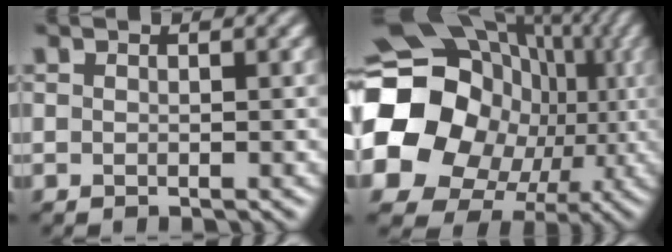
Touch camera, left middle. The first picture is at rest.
{"total": 23.0, "force": [-2.9, 21.1, 8.8], "torque": [-0.167, -0.007, -0.072]}